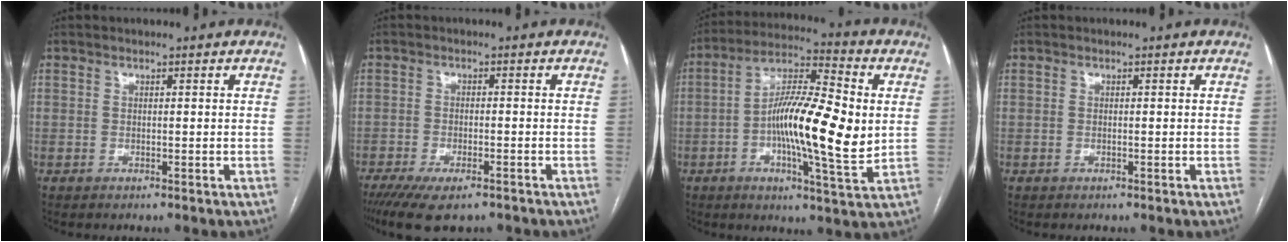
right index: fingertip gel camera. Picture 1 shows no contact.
{"total": 9.4, "force": [-6.9, 3.0, 5.7], "torque": [-0.089, -0.015, -0.106]}
{"total": 16.6, "force": [-0.4, 3.0, 16.3], "torque": [-0.285, 0.011, -0.016]}
{"total": 0.0}